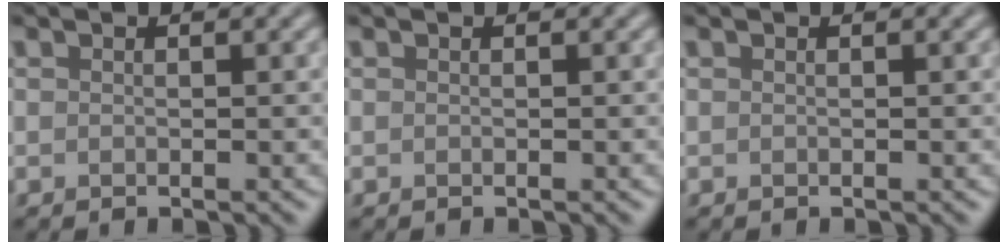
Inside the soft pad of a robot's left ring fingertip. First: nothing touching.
{"total": 0.0}
{"total": 0.0}